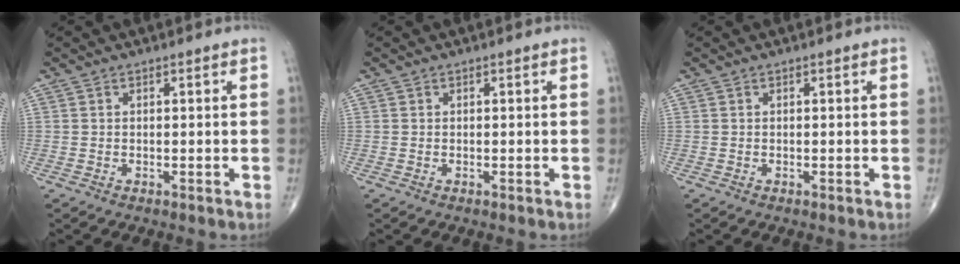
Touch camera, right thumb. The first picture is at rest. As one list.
[{"total": 0.0}, {"total": 0.0}]